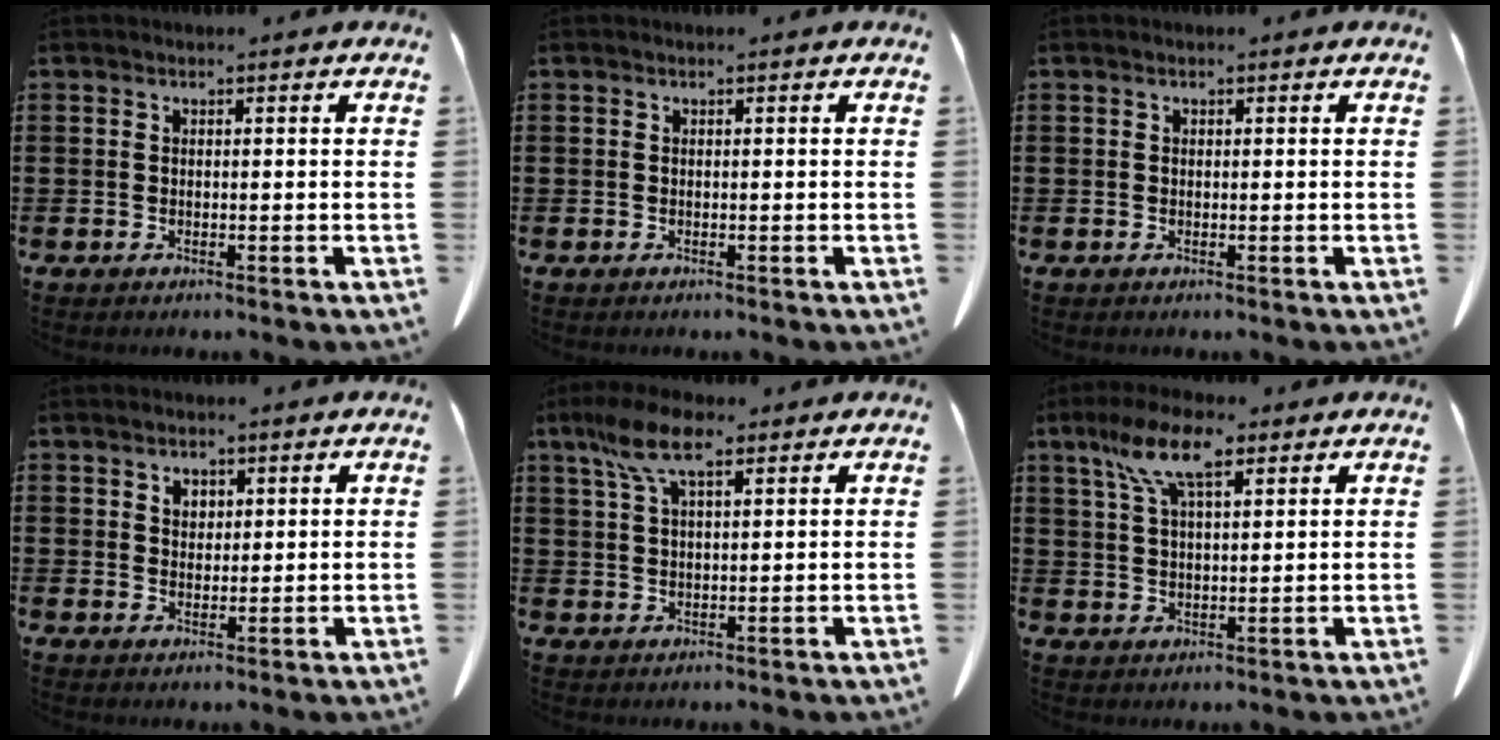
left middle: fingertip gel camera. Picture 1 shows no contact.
{"total": 0.0}
{"total": 0.0}
{"total": 2.2, "force": [1.4, 1.5, 0.8], "torque": [-0.012, 0.002, 0.023]}
{"total": 7.6, "force": [4.5, 2.3, 5.6], "torque": [-0.128, 0.000, 0.078]}
{"total": 8.8, "force": [5.3, 3.0, 6.4], "torque": [-0.140, 0.006, 0.095]}